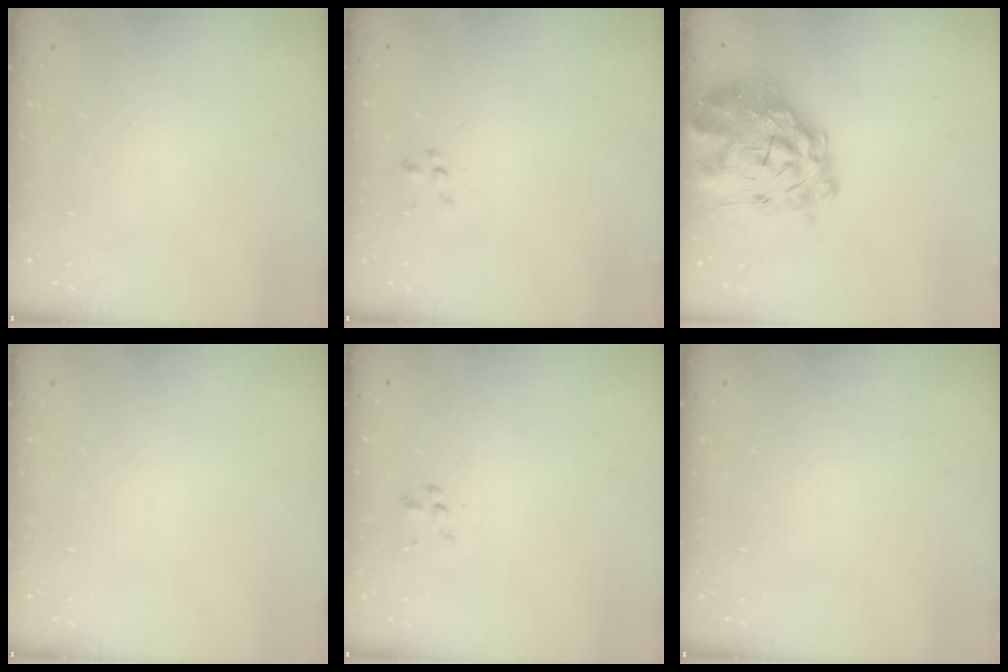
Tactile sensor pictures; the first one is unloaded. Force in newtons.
{"total": 1.5, "press": 1.4, "slide": 0.5}
{"total": 12.3, "press": 11.5, "slide": 4.5}
{"total": 0.0}
{"total": 1.6, "press": 1.5, "slide": 0.4}
{"total": 0.0}